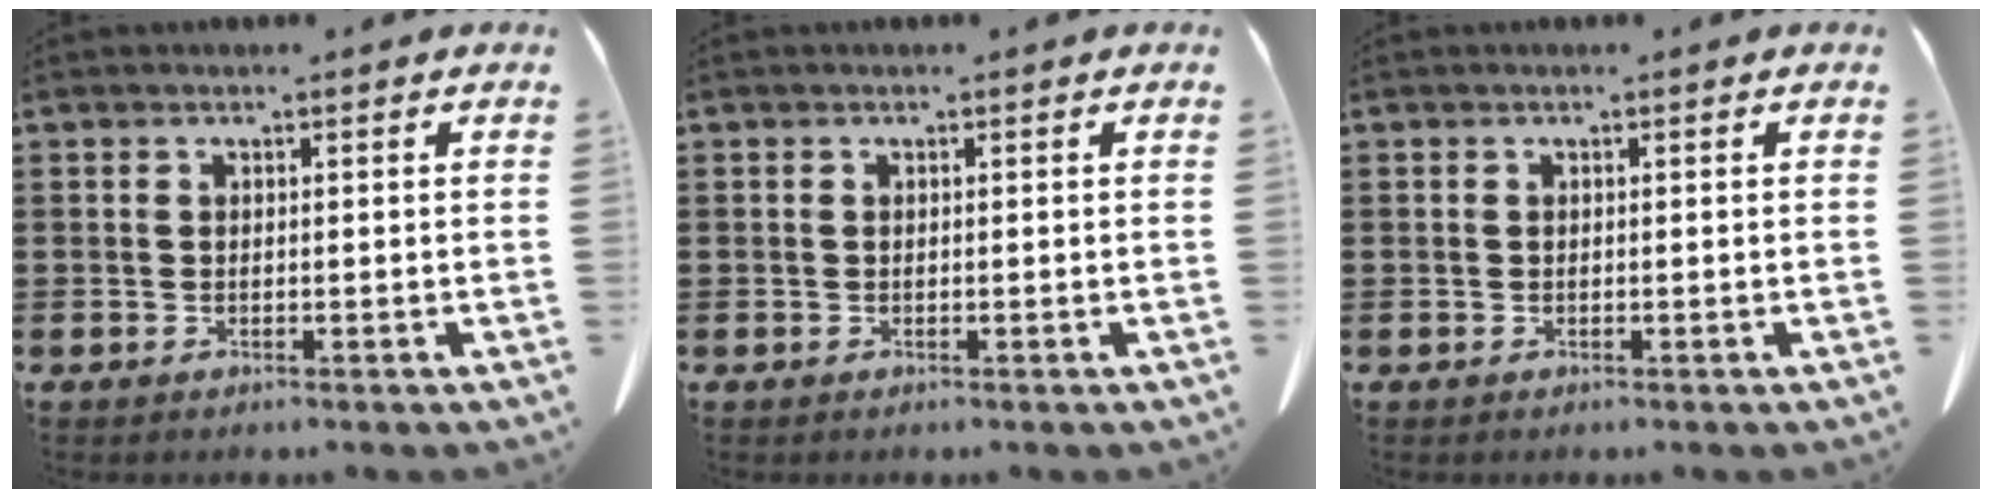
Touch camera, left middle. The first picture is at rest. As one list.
[{"total": 0.0}, {"total": 0.0}]